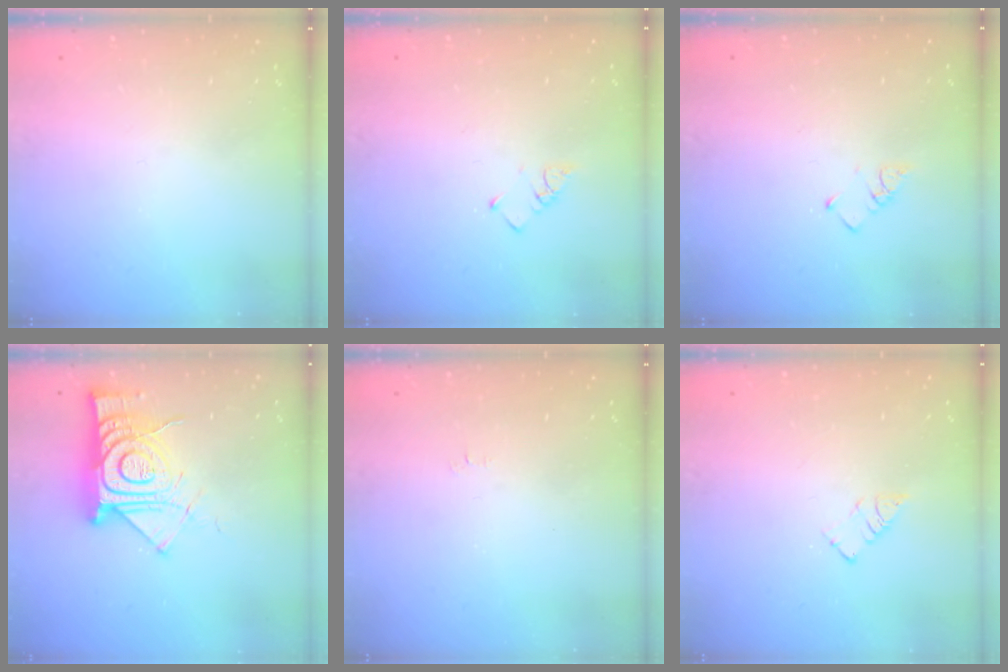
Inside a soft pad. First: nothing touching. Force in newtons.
{"total": 1.9, "press": 1.9, "slide": 0.3}
{"total": 1.9, "press": 1.9, "slide": 0.3}
{"total": 16.8, "press": 16.7, "slide": 1.5}
{"total": 2.5, "press": 2.5, "slide": 0.3}
{"total": 3.1, "press": 3.1, "slide": 0.2}